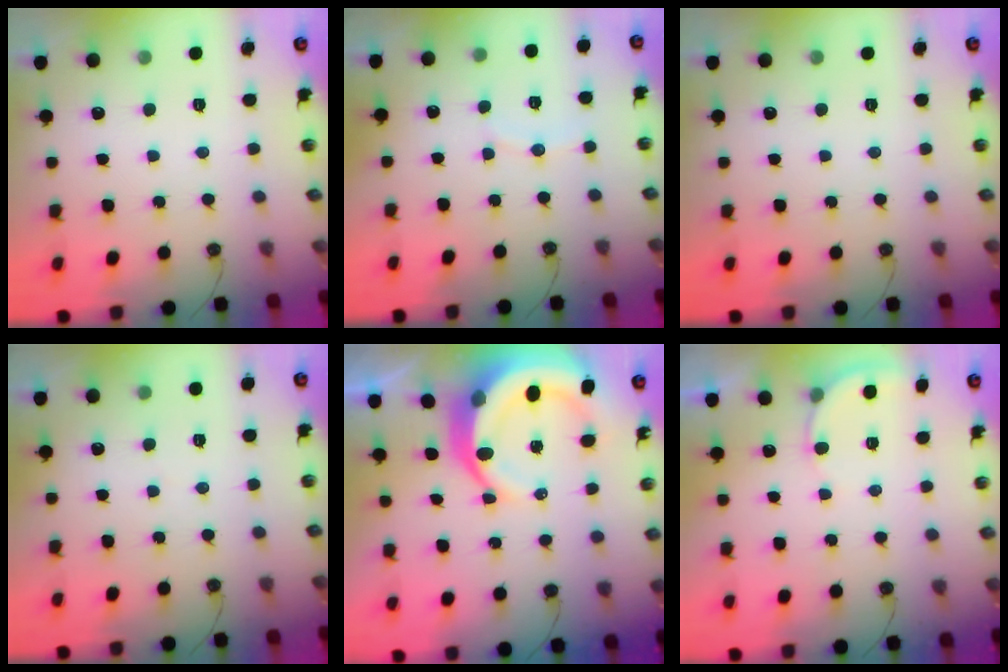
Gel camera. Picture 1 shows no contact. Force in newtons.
{"total": 4.9, "press": 4.8, "slide": 0.9}
{"total": 0.0}
{"total": 1.2, "press": 1.2, "slide": 0.1}
{"total": 11.9, "press": 11.8, "slide": 1.6}
{"total": 4.6, "press": 4.6, "slide": 0.3}